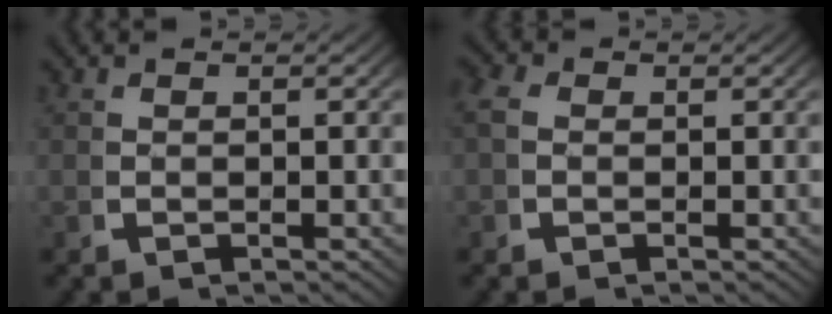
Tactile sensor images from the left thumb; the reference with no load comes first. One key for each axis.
{"total": 1.6, "fx": 0.2, "fy": 1.4, "fz": 0.8, "tx": -0.020, "ty": 0.001, "tz": 0.000}